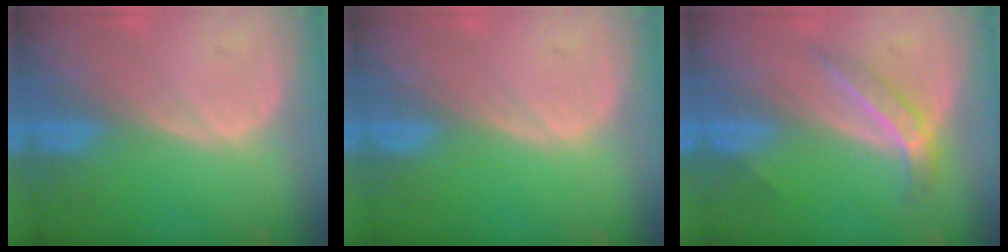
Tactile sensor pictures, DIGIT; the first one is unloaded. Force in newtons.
{"total": 0.0}
{"total": 4.2, "press": 4.0, "slide": 1.1}